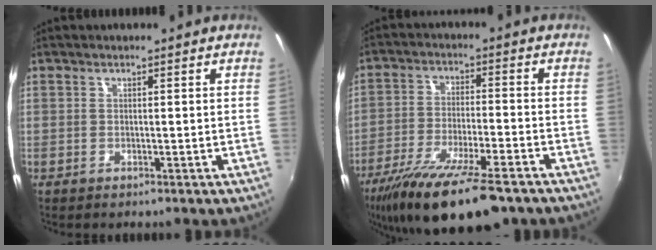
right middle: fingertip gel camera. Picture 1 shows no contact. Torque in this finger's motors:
{"motor_torque": [1.13, -1.01, 0.41, 0.21]}